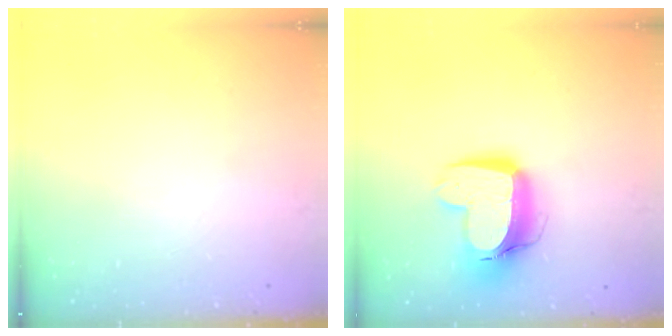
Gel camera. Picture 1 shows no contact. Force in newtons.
{"total": 13.6, "press": 13.5, "slide": 1.4}